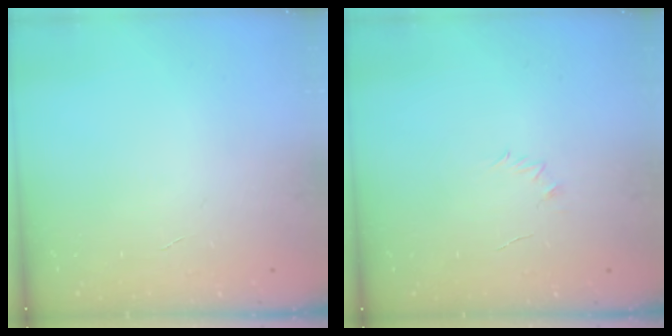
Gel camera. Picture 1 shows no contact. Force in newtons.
{"total": 2.5, "press": 2.4, "slide": 0.7}